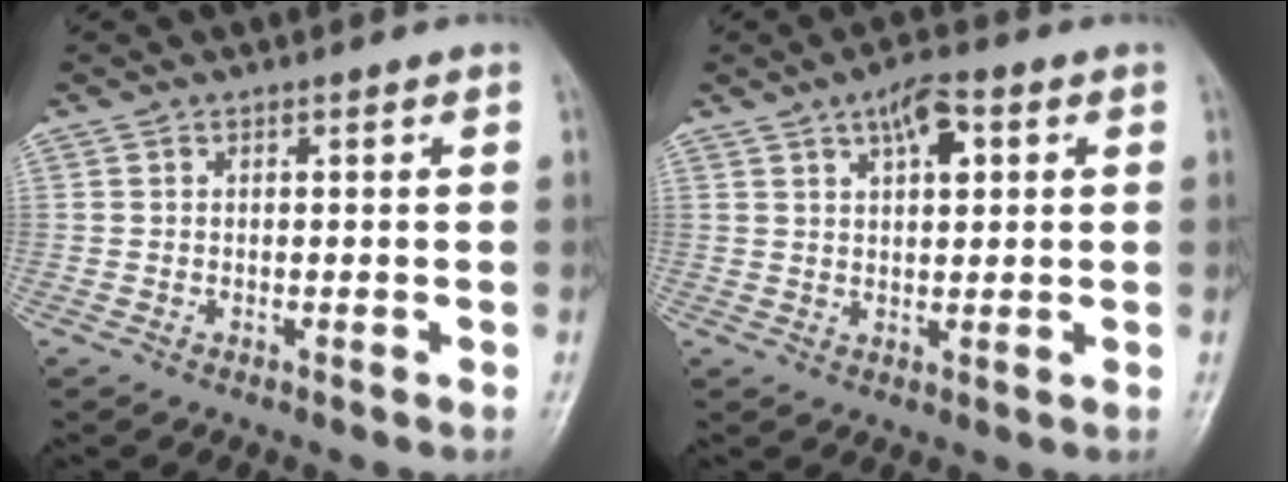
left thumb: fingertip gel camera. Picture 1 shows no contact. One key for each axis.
{"total": 6.3, "fx": 2.6, "fy": 2.7, "fz": 5.1, "tx": -0.071, "ty": -0.002, "tz": 0.038}